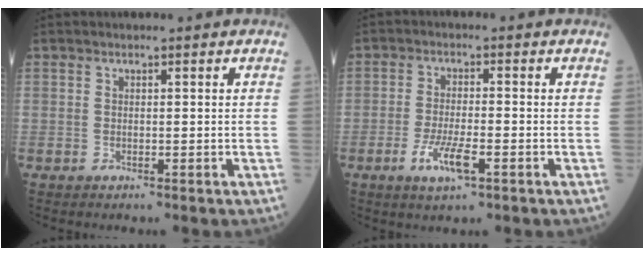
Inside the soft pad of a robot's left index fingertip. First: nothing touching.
{"total": 5.3, "force": [-2.4, 1.1, 4.5], "torque": [-0.098, -0.006, -0.044]}